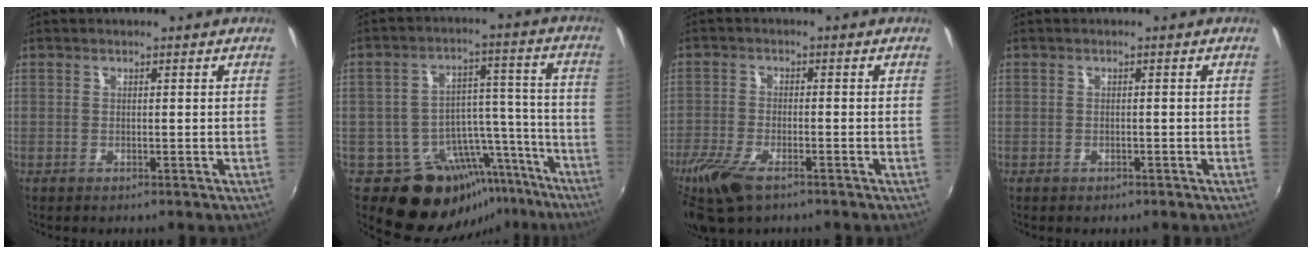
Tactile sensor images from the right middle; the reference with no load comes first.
{"total": 17.2, "force": [-12.5, 10.5, 5.5], "torque": [-0.093, 0.055, -0.156]}
{"total": 9.9, "force": [-6.5, 3.9, 6.3], "torque": [-0.160, -0.032, -0.127]}
{"total": 1.0, "force": [-0.7, 0.8, 0.2], "torque": [-0.005, -0.003, -0.010]}